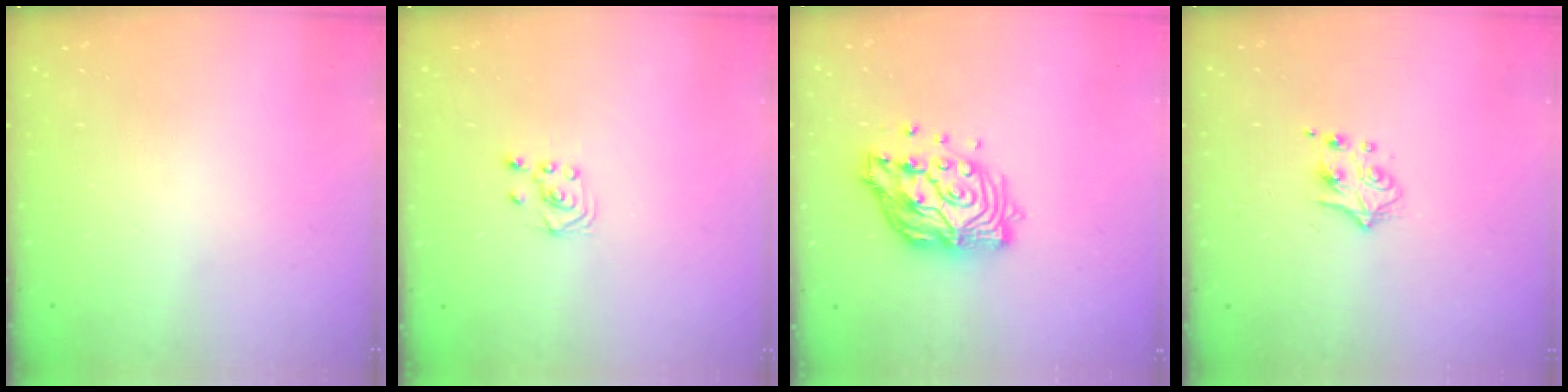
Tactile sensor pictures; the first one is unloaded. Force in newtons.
{"total": 2.3, "press": 2.2, "slide": 0.6}
{"total": 14.1, "press": 14.0, "slide": 1.3}
{"total": 5.0, "press": 4.9, "slide": 0.6}